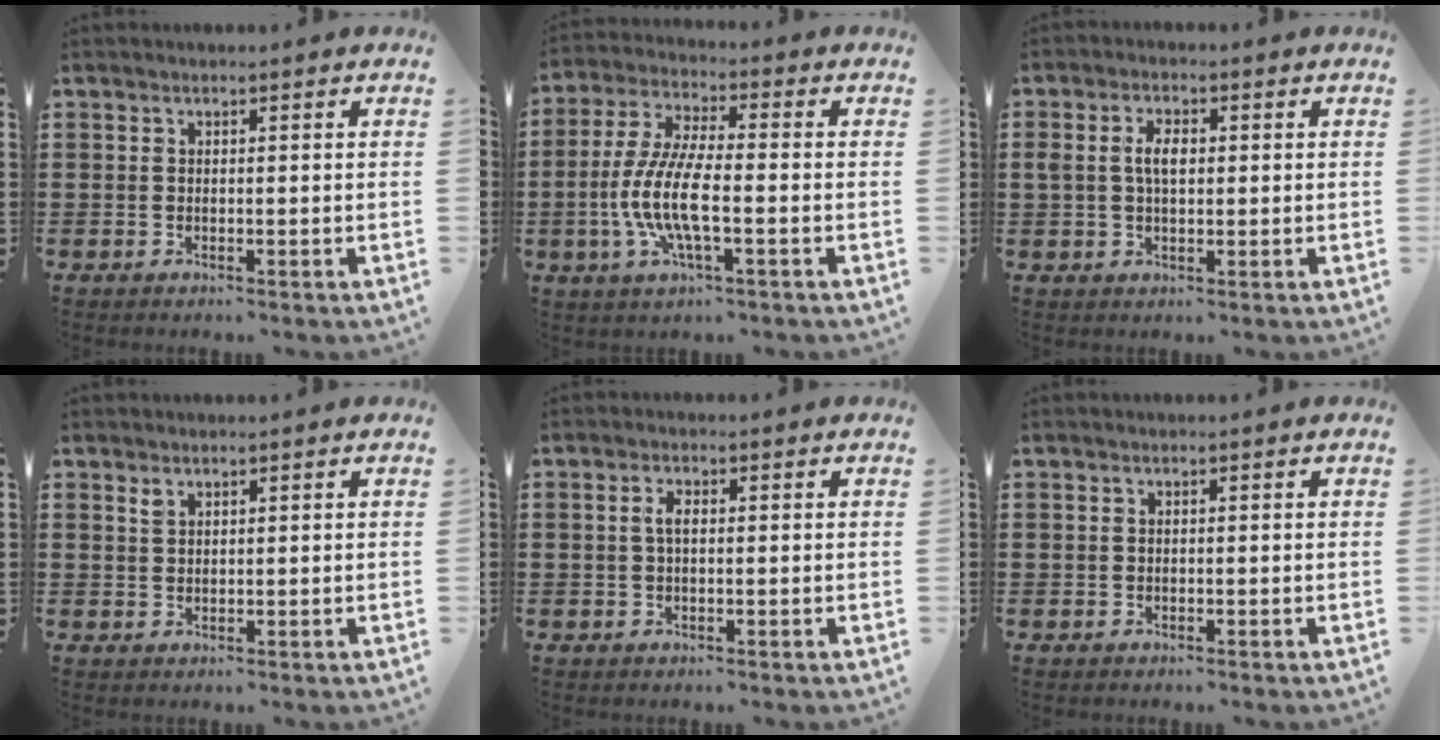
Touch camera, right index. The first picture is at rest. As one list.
[{"total": 9.4, "force": [-2.7, 2.3, 8.7], "torque": [-0.200, -0.018, -0.058]}, {"total": 3.8, "force": [0.4, 2.1, 3.1], "torque": [-0.071, 0.007, 0.003]}, {"total": 1.1, "force": [0.9, 0.5, 0.4], "torque": [-0.012, 0.000, 0.018]}, {"total": 2.0, "force": [0.1, 0.7, 1.9], "torque": [-0.039, 0.002, 0.000]}, {"total": 0.0}]